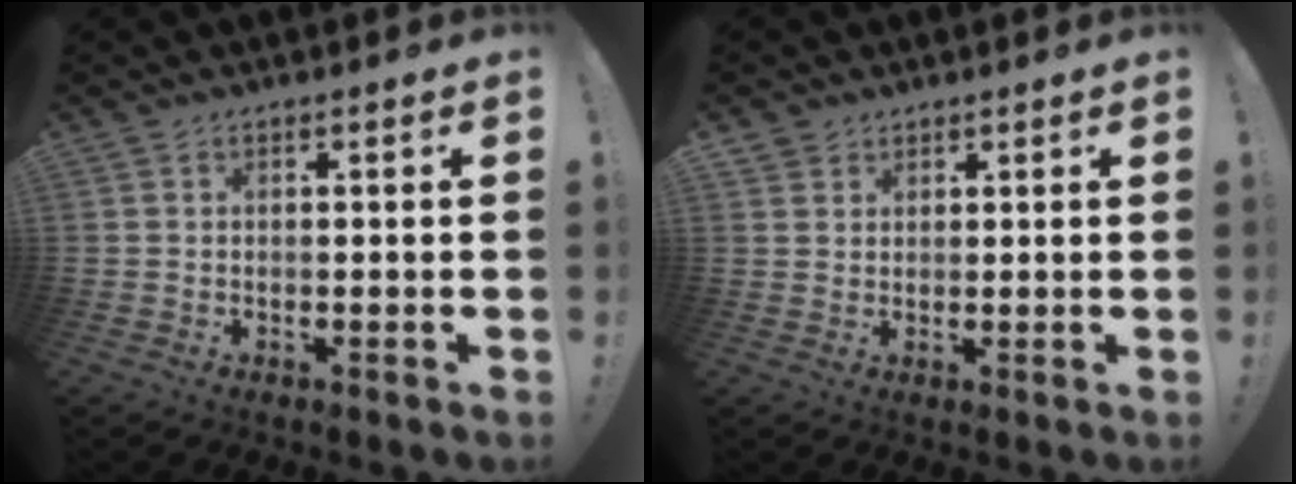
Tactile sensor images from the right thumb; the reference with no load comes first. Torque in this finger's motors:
{"motor_torque": [-0.01, 0.03, 0.25, 0.19, 0.10]}